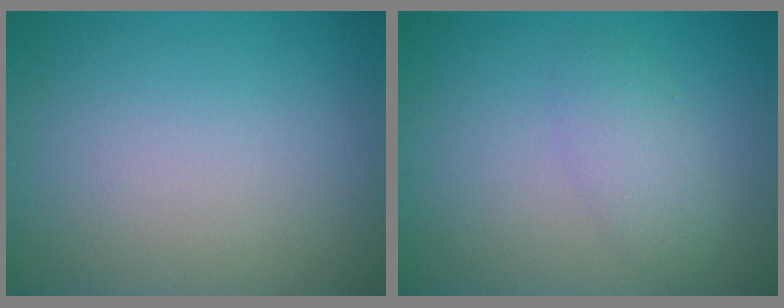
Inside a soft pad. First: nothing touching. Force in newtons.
{"total": 2.4, "press": 2.4, "slide": 0.1}